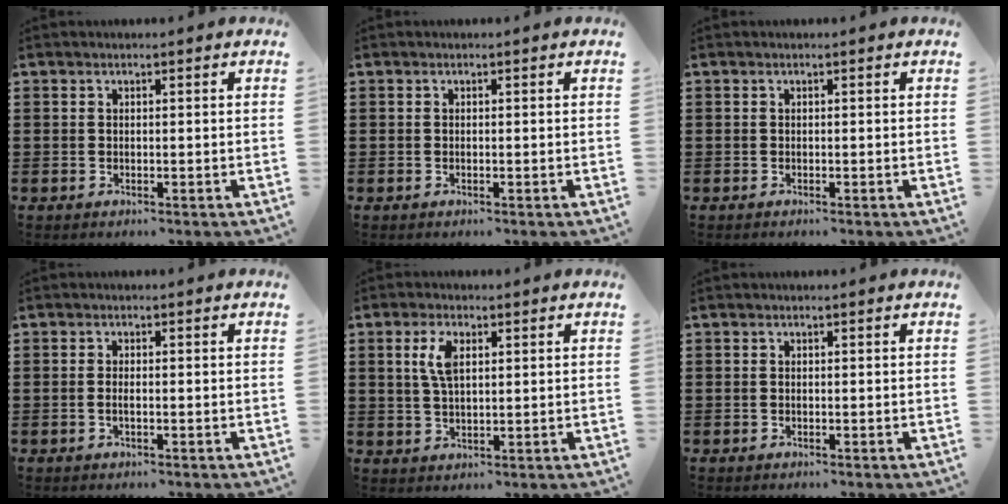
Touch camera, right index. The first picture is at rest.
{"total": 0.0}
{"total": 0.0}
{"total": 1.1, "force": [-0.3, 0.1, 1.1], "torque": [-0.023, -0.006, -0.004]}
{"total": 4.8, "force": [1.5, 2.1, 4.1], "torque": [-0.089, 0.010, 0.024]}
{"total": 0.0}